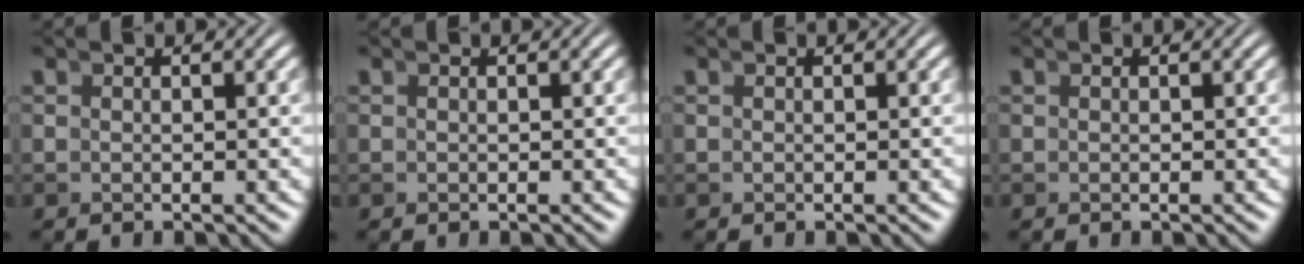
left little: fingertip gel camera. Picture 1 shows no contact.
{"total": 0.0}
{"total": 0.0}
{"total": 0.0}